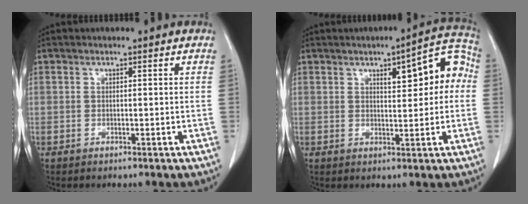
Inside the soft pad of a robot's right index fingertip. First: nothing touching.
{"total": 8.9, "force": [1.9, 3.0, 8.2], "torque": [-0.098, 0.036, 0.022]}